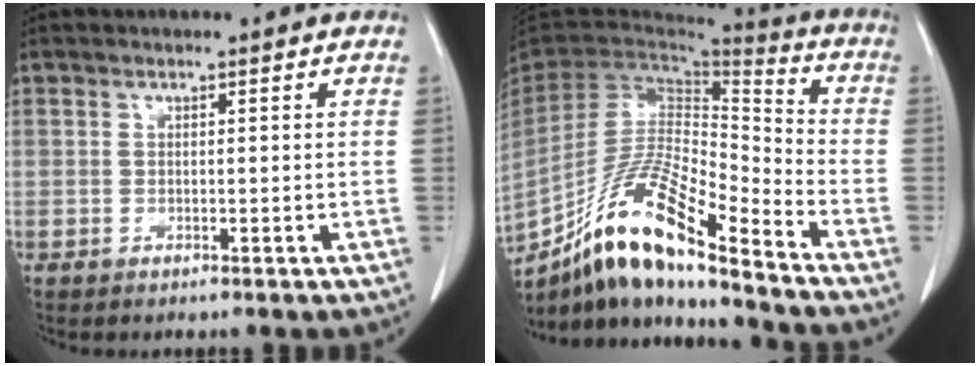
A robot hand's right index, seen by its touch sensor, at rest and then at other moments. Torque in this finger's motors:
{"motor_torque": [0.99, -0.95, 0.53, 0.21]}